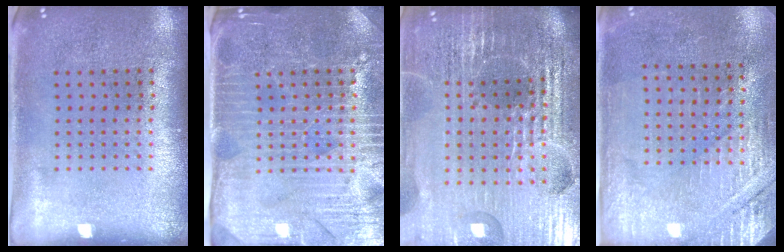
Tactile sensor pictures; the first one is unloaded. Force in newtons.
{"total": 4.4, "press": 4.1, "slide": 1.8}
{"total": 6.8, "press": 5.9, "slide": 3.4}
{"total": 2.8, "press": 2.7, "slide": 0.9}